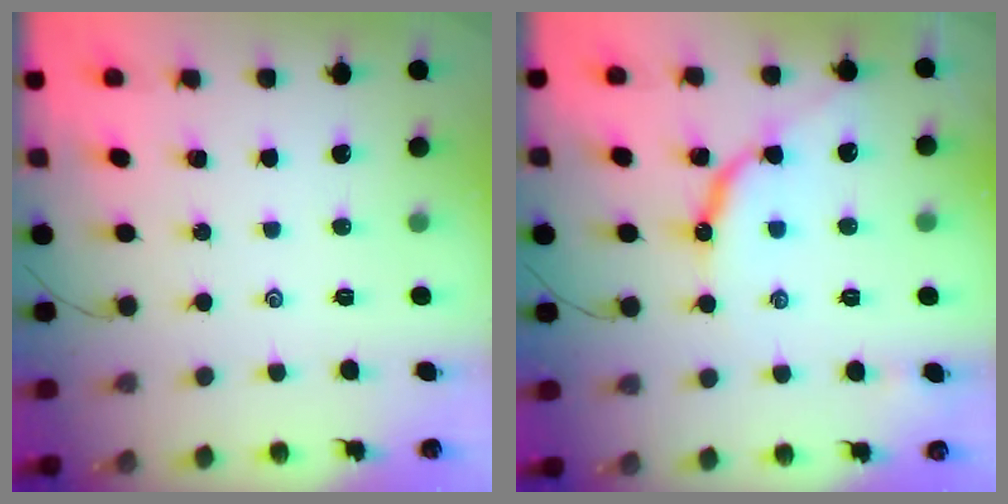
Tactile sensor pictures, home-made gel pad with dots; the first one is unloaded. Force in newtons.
{"total": 8.5, "press": 8.4, "slide": 1.0}